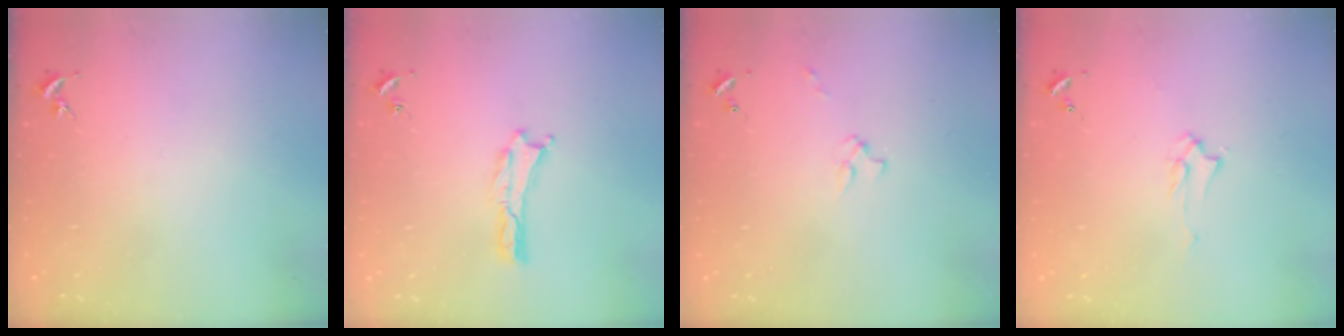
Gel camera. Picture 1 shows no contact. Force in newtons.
{"total": 0.0}
{"total": 1.1, "press": 1.1, "slide": 0.2}
{"total": 1.7, "press": 1.6, "slide": 0.3}